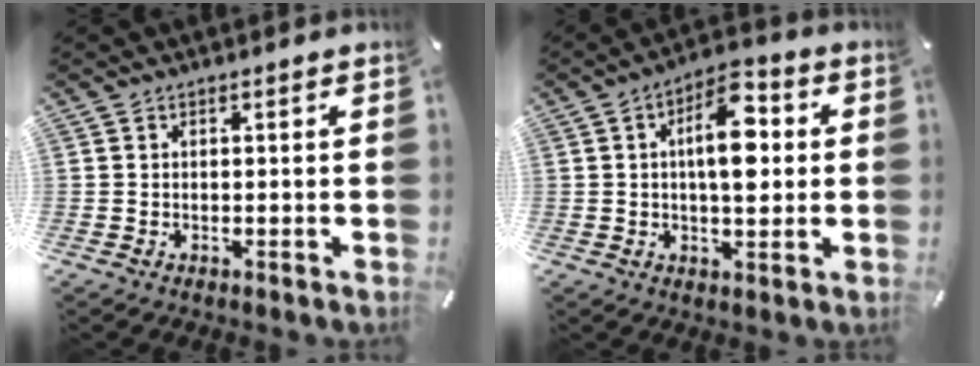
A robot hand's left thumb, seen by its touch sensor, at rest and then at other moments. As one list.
[{"total": 11.8, "force": [1.8, 5.8, 10.1], "torque": [-0.152, -0.002, 0.026]}]